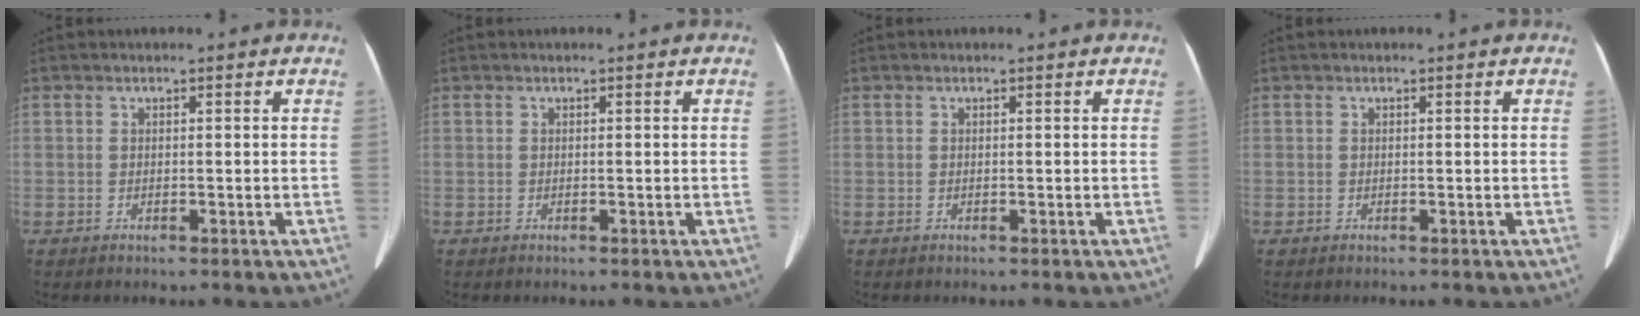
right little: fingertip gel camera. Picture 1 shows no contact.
{"total": 0.0}
{"total": 0.0}
{"total": 0.0}